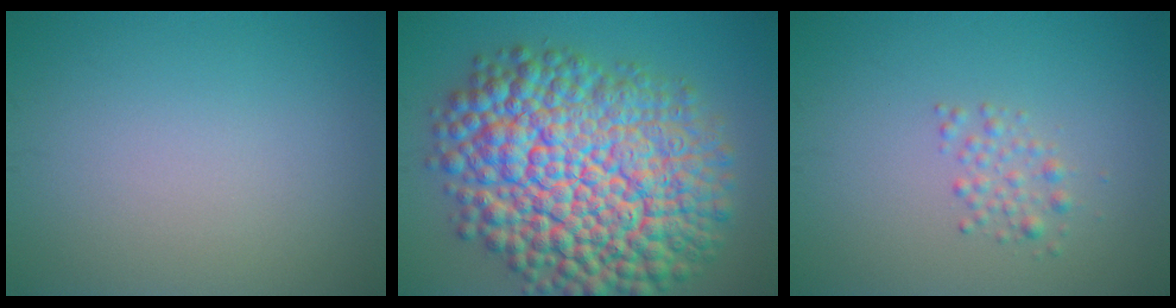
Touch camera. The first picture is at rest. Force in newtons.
{"total": 17.5, "press": 17.5, "slide": 0.6}
{"total": 1.5, "press": 1.5, "slide": 0.0}